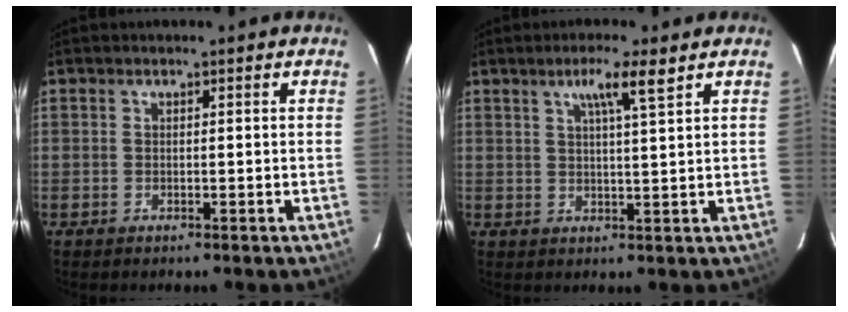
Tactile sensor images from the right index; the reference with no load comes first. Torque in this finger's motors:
{"motor_torque": [0.38, 0.35, 0.22, 0.04]}